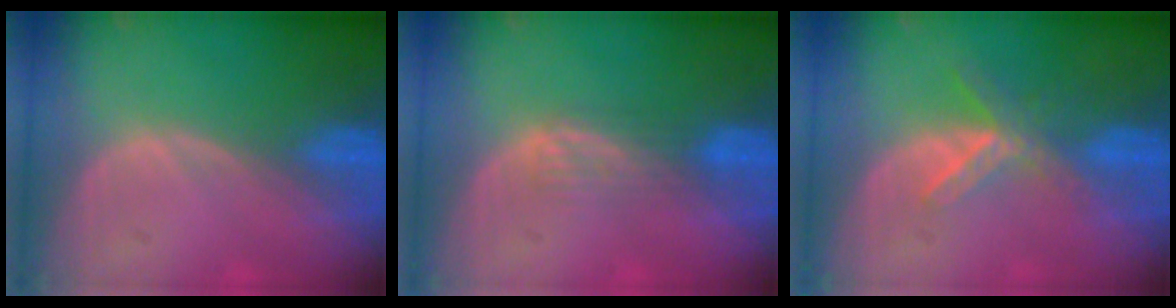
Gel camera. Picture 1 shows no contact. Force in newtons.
{"total": 2.6, "press": 2.6, "slide": 0.4}
{"total": 5.7, "press": 5.0, "slide": 2.8}